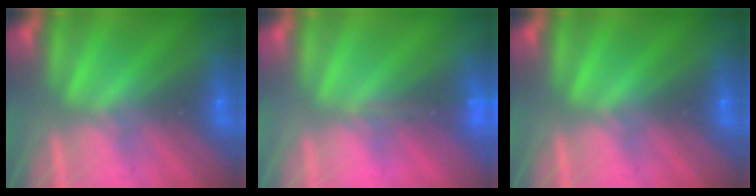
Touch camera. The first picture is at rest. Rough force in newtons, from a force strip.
{"total": 1.8}
{"total": 0.0}